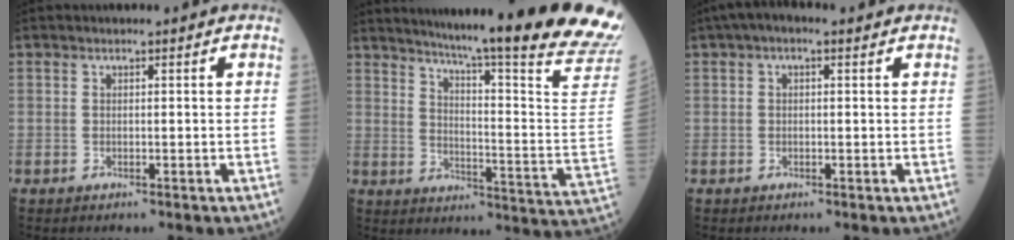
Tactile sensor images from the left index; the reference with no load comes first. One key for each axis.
{"total": 28.7, "fx": 24.3, "fy": -1.1, "fz": 15.3, "tx": -0.206, "ty": -0.107, "tz": 0.304}
{"total": 3.1, "fx": 1.6, "fy": 1.2, "fz": 2.4, "tx": -0.046, "ty": 0.024, "tz": 0.023}